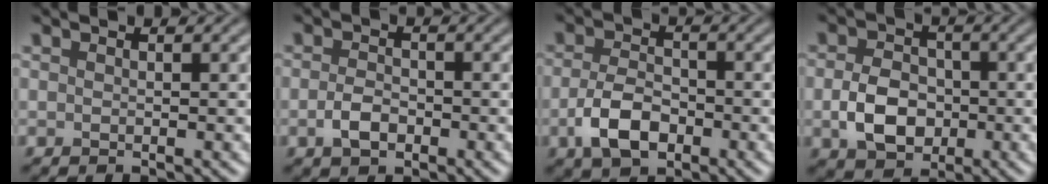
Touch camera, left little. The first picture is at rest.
{"total": 2.3, "force": [-1.0, 1.4, 1.5], "torque": [-0.030, 0.000, -0.024]}
{"total": 4.5, "force": [-1.9, 2.5, 3.1], "torque": [-0.067, -0.003, -0.040]}
{"total": 5.0, "force": [-1.2, 3.7, 3.2], "torque": [-0.066, -0.005, -0.025]}